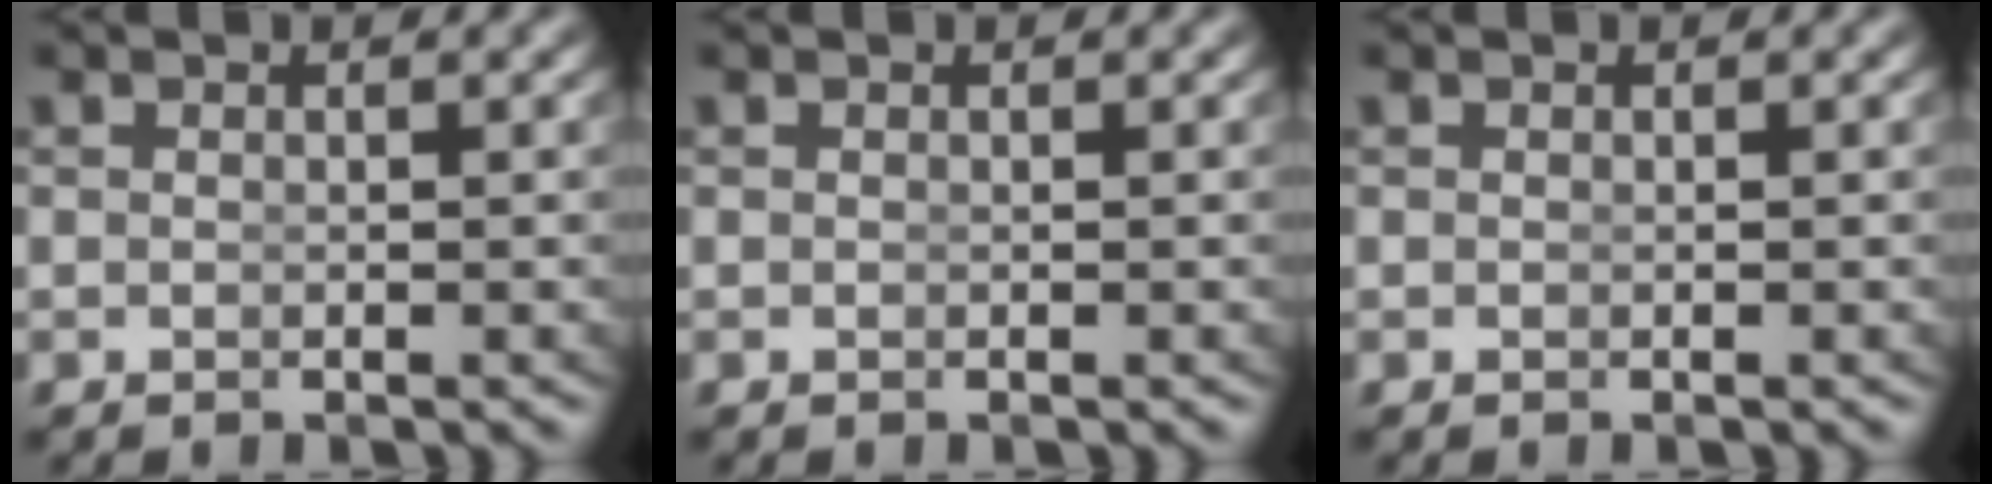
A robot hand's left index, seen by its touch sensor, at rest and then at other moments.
{"total": 0.0}
{"total": 0.0}